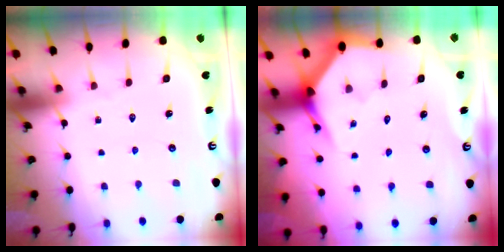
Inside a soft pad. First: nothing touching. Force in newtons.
{"total": 4.0, "press": 4.0, "slide": 0.2}